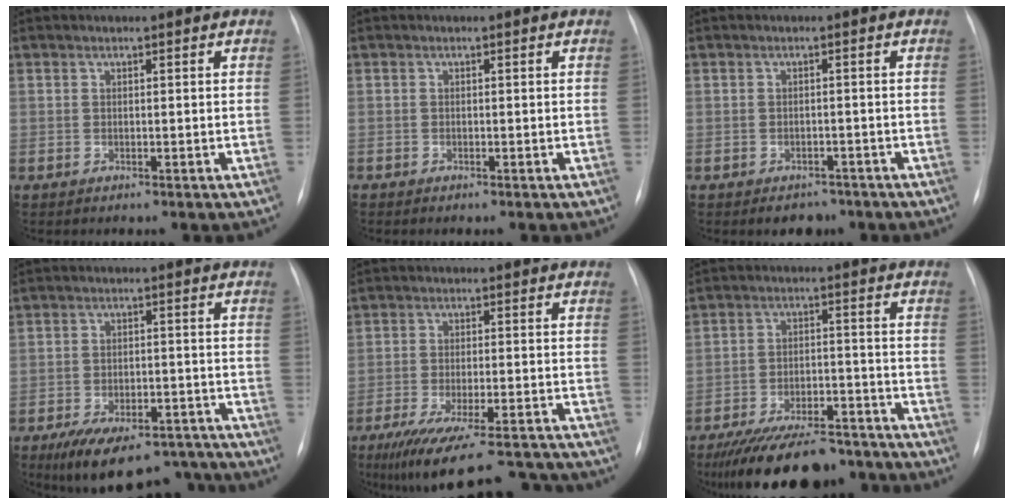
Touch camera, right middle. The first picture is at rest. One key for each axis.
{"total": 0.0}
{"total": 3.4, "fx": -2.6, "fy": 2.0, "fz": 0.9, "tx": -0.007, "ty": 0.006, "tz": -0.027}
{"total": 11.8, "fx": -7.9, "fy": 7.3, "fz": 4.9, "tx": -0.066, "ty": 0.023, "tz": -0.107}
{"total": 18.2, "fx": -15.8, "fy": 3.4, "fz": 8.3, "tx": -0.121, "ty": -0.016, "tz": -0.220}
{"total": 17.4, "fx": -14.6, "fy": 5.5, "fz": 7.7, "tx": -0.118, "ty": 0.005, "tz": -0.216}